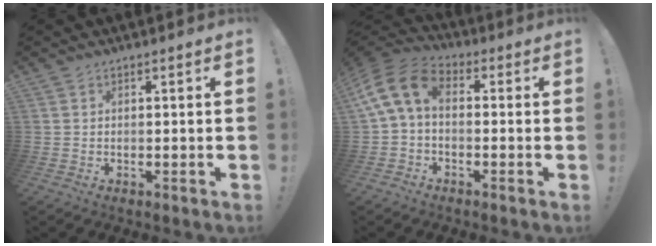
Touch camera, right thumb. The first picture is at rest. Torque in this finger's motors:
{"motor_torque": [-0.17, 1.30, 1.51, 0.28, 0.60]}